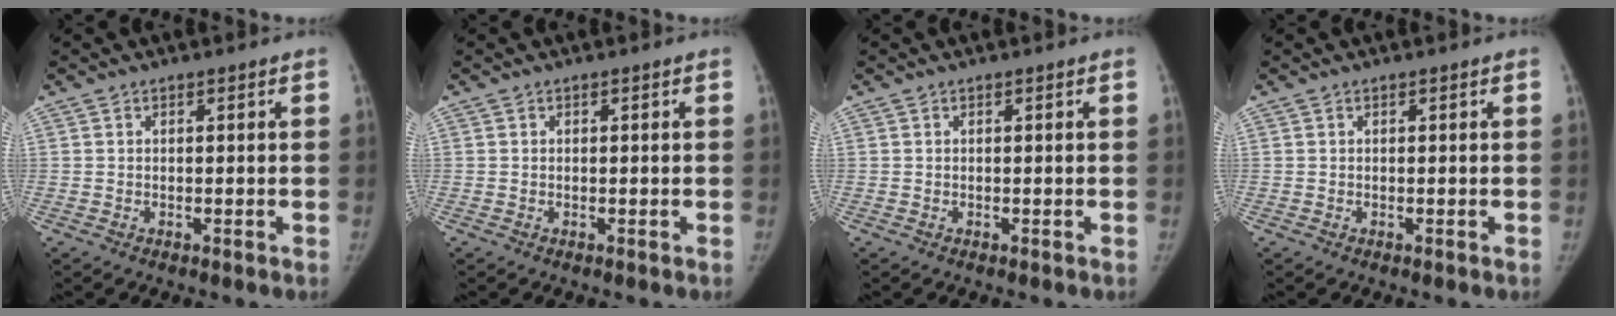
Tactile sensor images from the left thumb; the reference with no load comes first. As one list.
[{"total": 0.0}, {"total": 0.0}, {"total": 0.0}]